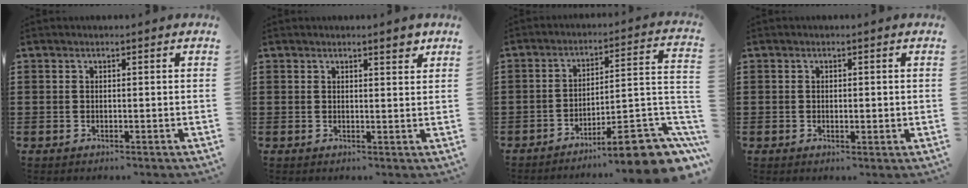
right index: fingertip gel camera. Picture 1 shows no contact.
{"total": 2.2, "force": [1.7, 0.4, 1.3], "torque": [-0.018, 0.001, 0.028]}
{"total": 9.6, "force": [-7.1, 1.4, 6.3], "torque": [-0.082, 0.001, -0.131]}
{"total": 0.7, "force": [-0.1, 0.5, 0.5], "torque": [-0.010, 0.004, -0.002]}